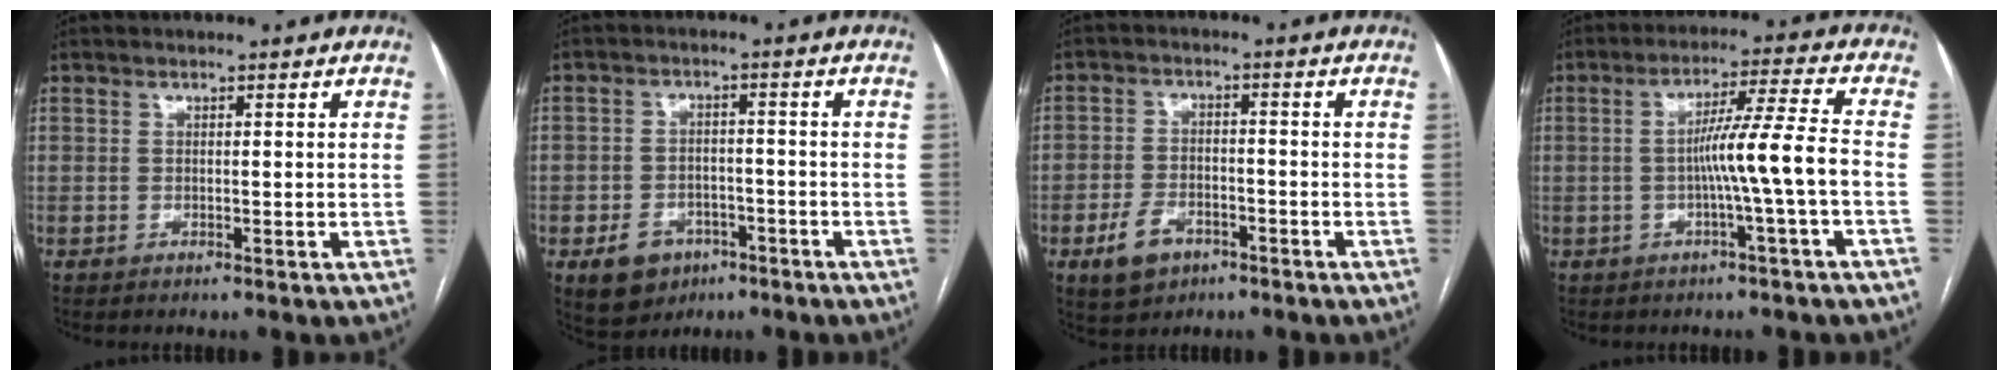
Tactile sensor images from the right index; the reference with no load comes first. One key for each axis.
{"total": 7.1, "fx": -3.7, "fy": 5.3, "fz": 2.8, "tx": -0.051, "ty": 0.005, "tz": -0.049}
{"total": 6.3, "fx": -3.4, "fy": 4.0, "fz": 3.5, "tx": -0.073, "ty": 0.005, "tz": -0.054}
{"total": 7.3, "fx": -1.6, "fy": -1.3, "fz": 7.0, "tx": -0.115, "ty": 0.014, "tz": -0.025}